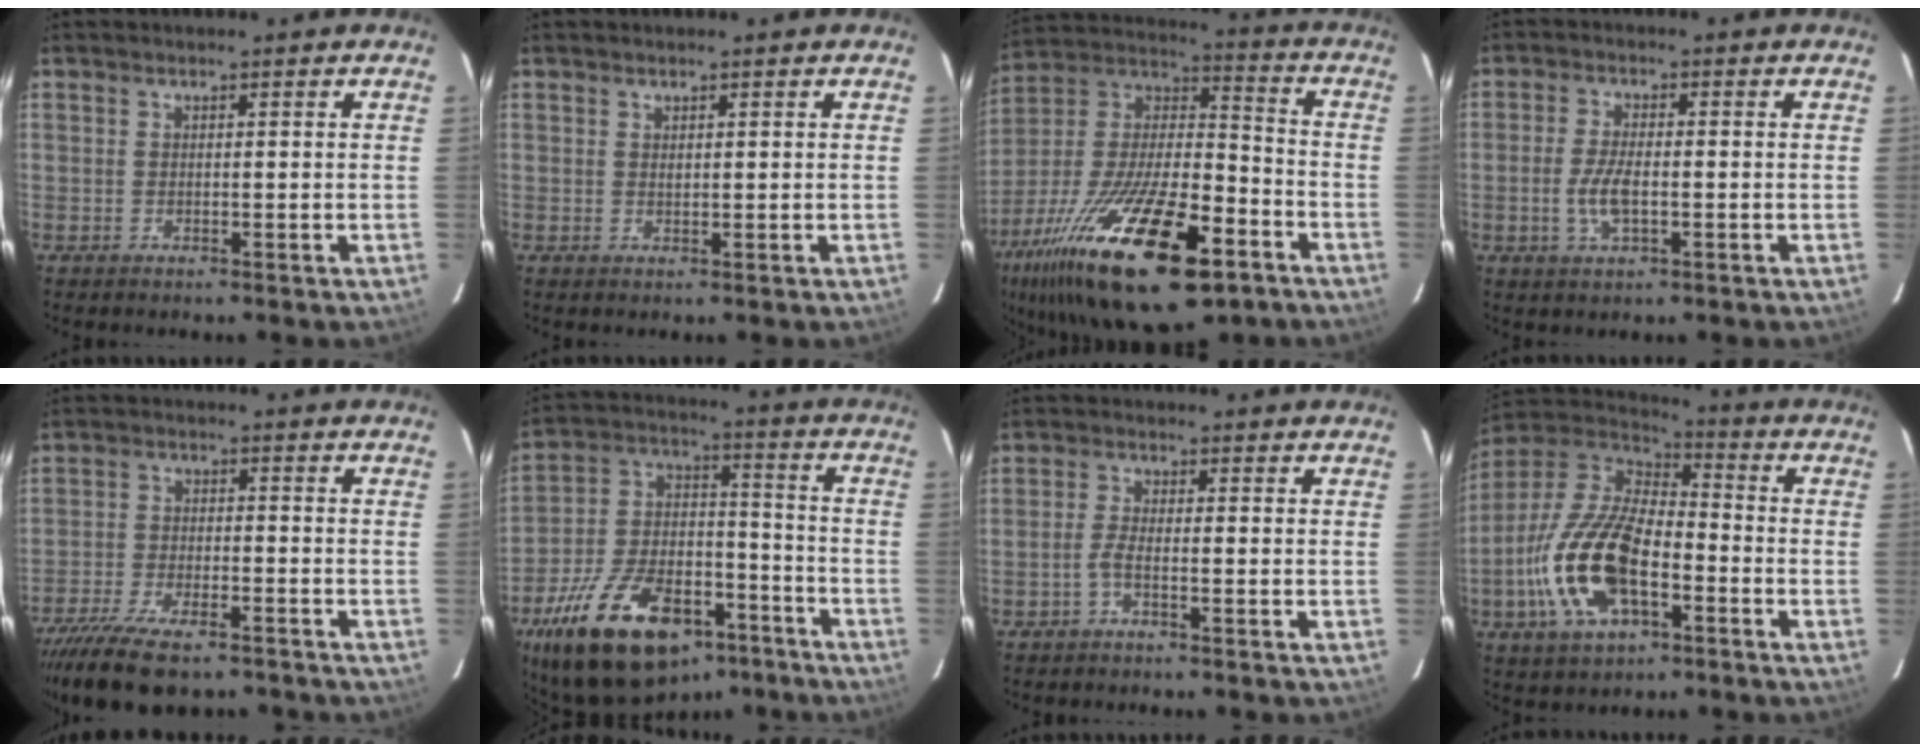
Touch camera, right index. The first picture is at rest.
{"total": 0.6, "force": [0.4, 0.4, 0.2], "torque": [-0.003, 0.002, 0.008]}
{"total": 31.7, "force": [-17.2, 11.3, 24.1], "torque": [-0.454, -0.034, -0.287]}
{"total": 5.2, "force": [-1.4, 2.0, 4.7], "torque": [-0.098, -0.004, -0.025]}
{"total": 14.7, "force": [-11.5, 4.8, 7.8], "torque": [-0.171, -0.034, -0.194]}
{"total": 25.9, "force": [-16.5, 12.3, 15.6], "torque": [-0.299, 0.000, -0.257]}
{"total": 2.1, "force": [-1.3, 0.2, 1.6], "torque": [-0.041, 0.001, -0.028]}
{"total": 19.4, "force": [-6.9, 9.2, 15.6], "torque": [-0.330, -0.016, -0.129]}